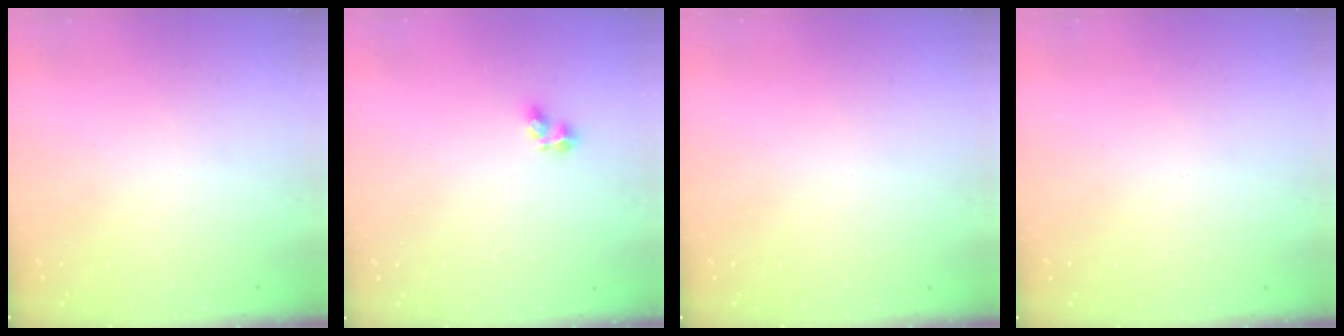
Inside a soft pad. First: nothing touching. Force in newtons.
{"total": 3.5, "press": 3.3, "slide": 1.2}
{"total": 0.0}
{"total": 0.0}